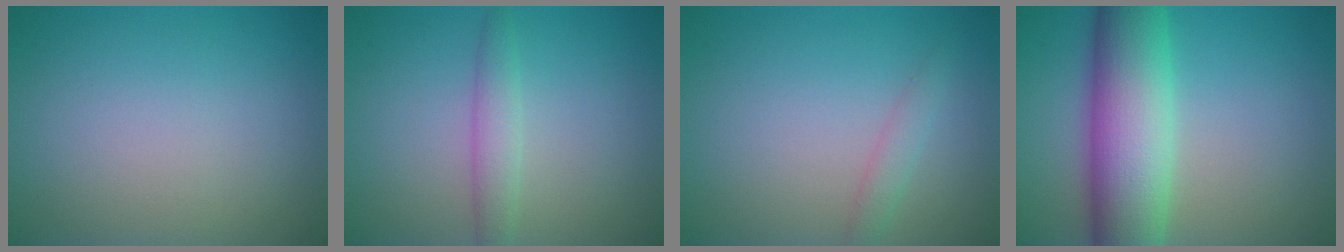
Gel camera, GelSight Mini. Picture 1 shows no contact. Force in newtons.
{"total": 2.1, "press": 2.1, "slide": 0.1}
{"total": 1.4, "press": 1.4, "slide": 0.1}
{"total": 10.3, "press": 10.3, "slide": 0.5}